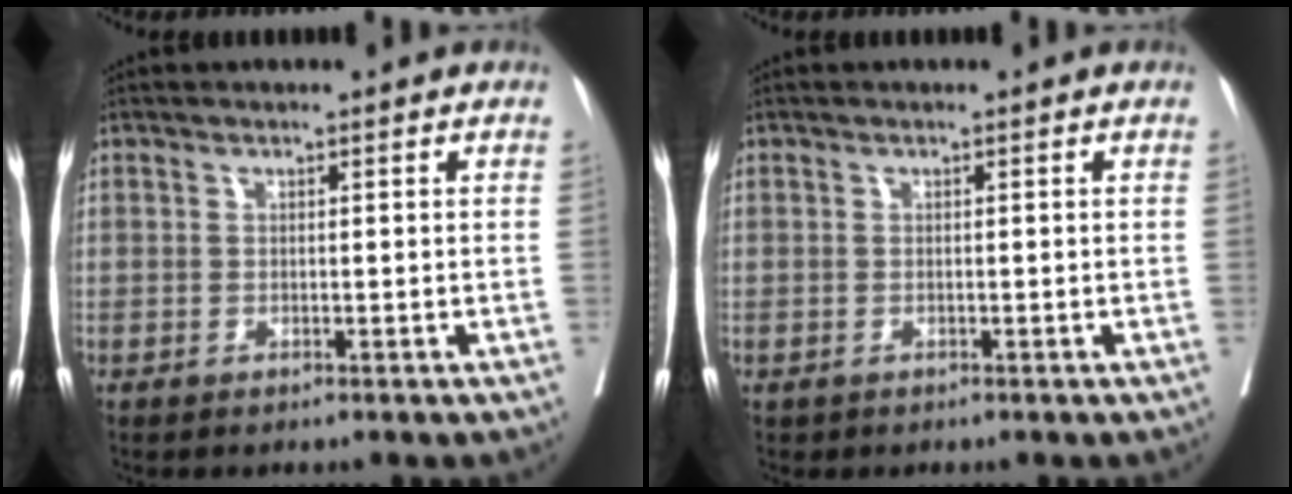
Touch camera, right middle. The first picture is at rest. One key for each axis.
{"total": 0.0}